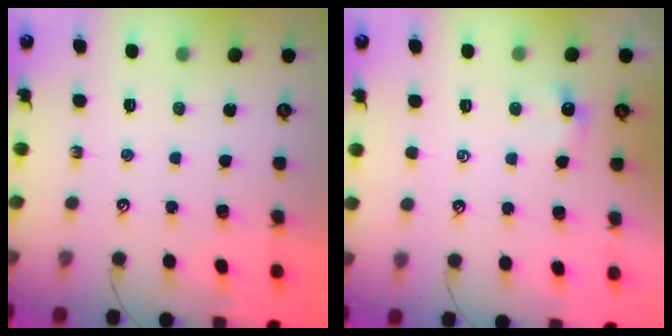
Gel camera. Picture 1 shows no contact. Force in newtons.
{"total": 1.3, "press": 1.1, "slide": 0.6}